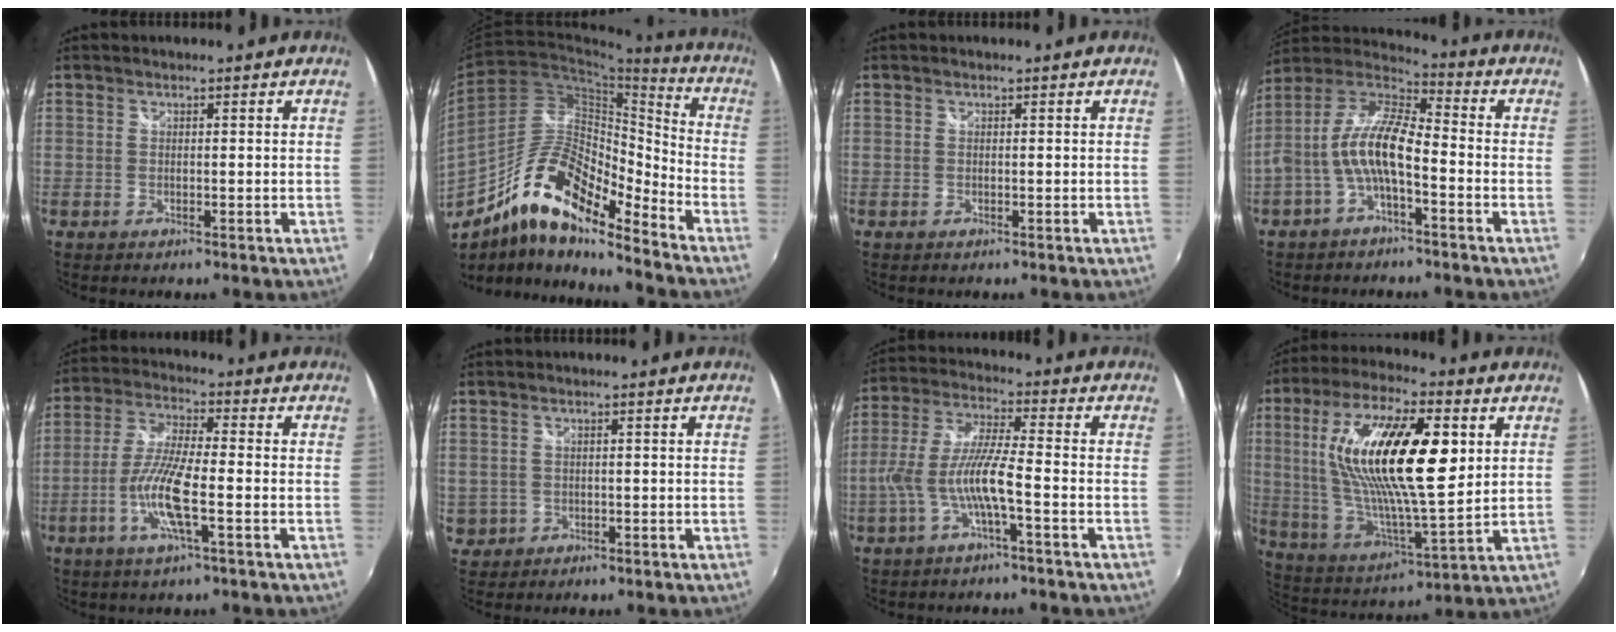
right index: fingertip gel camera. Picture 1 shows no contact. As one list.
[{"total": 17.3, "force": [-12.5, 5.1, 10.9], "torque": [-0.190, 0.006, -0.236]}, {"total": 0.0}, {"total": 11.4, "force": [-2.9, 3.7, 10.3], "torque": [-0.214, 0.015, -0.058]}, {"total": 10.5, "force": [-3.3, 1.6, 9.8], "torque": [-0.206, -0.005, -0.068]}, {"total": 3.7, "force": [0.1, 3.5, 1.0], "torque": [-0.020, 0.001, 0.010]}, {"total": 9.8, "force": [-3.6, 0.6, 9.1], "torque": [-0.190, -0.002, -0.063]}, {"total": 23.7, "force": [6.1, 7.3, 21.7], "torque": [-0.404, 0.008, 0.113]}]